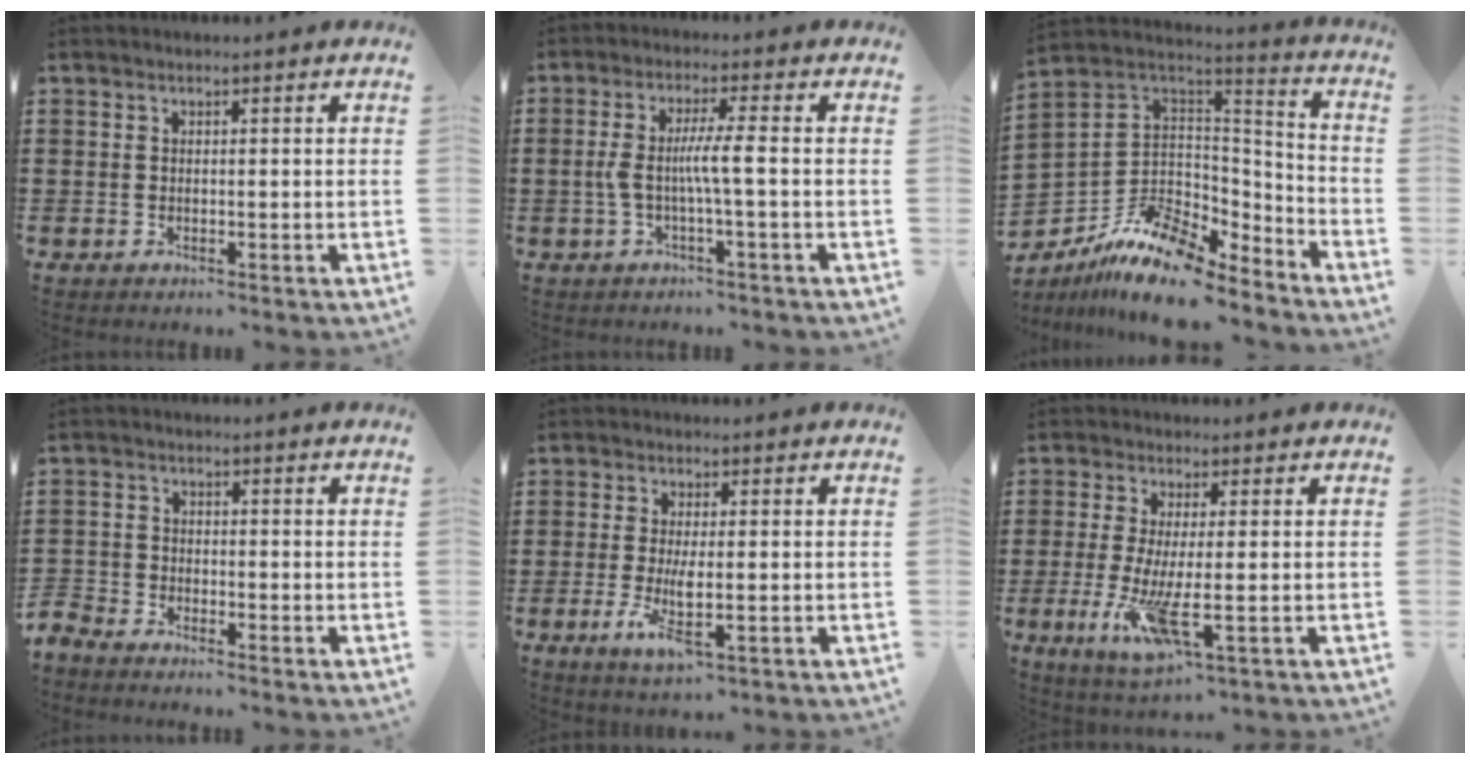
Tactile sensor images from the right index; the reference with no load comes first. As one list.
[{"total": 5.2, "force": [-0.6, -0.2, 5.1], "torque": [-0.110, -0.010, -0.022]}, {"total": 11.6, "force": [-8.5, 5.3, 5.7], "torque": [-0.125, 0.017, -0.161]}, {"total": 2.8, "force": [-2.8, 0.2, -0.2], "torque": [-0.011, -0.004, -0.064]}, {"total": 5.4, "force": [-1.3, 1.4, 5.1], "torque": [-0.114, -0.017, -0.028]}, {"total": 8.2, "force": [-1.8, 1.3, 7.9], "torque": [-0.173, -0.030, -0.031]}]